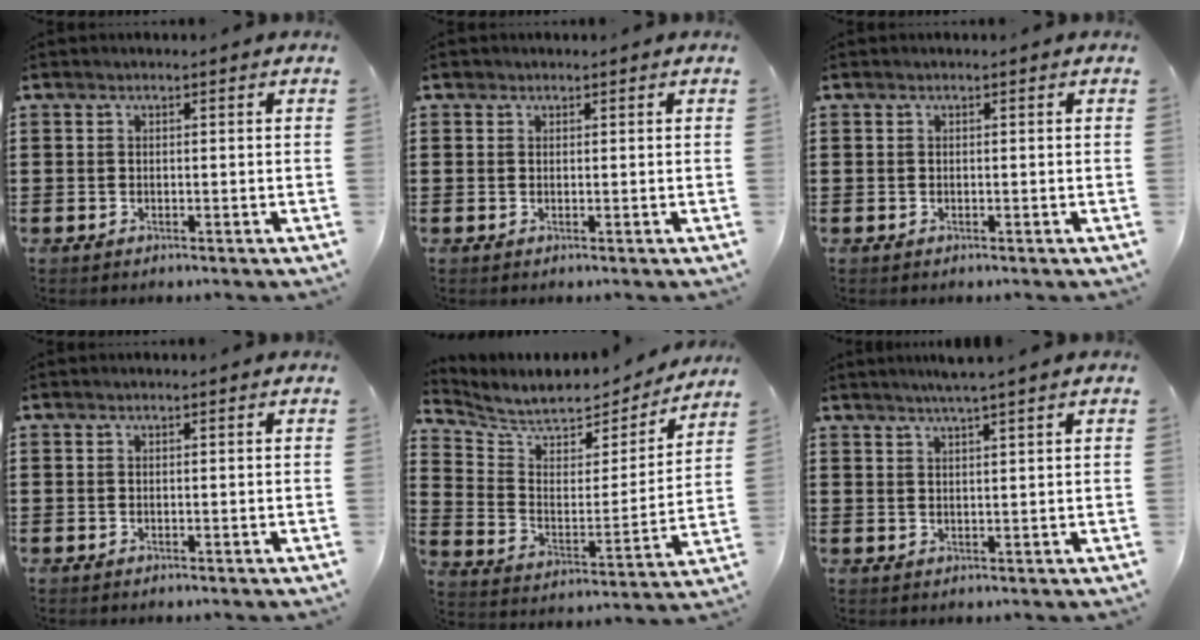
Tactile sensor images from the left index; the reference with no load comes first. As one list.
[{"total": 0.7, "force": [0.5, 0.5, 0.1], "torque": [-0.003, 0.003, 0.010]}, {"total": 0.0}, {"total": 0.0}, {"total": 6.5, "force": [6.0, 1.8, 1.5], "torque": [-0.058, -0.053, 0.099]}, {"total": 2.4, "force": [2.0, -0.5, 1.2], "torque": [-0.026, -0.003, 0.035]}]